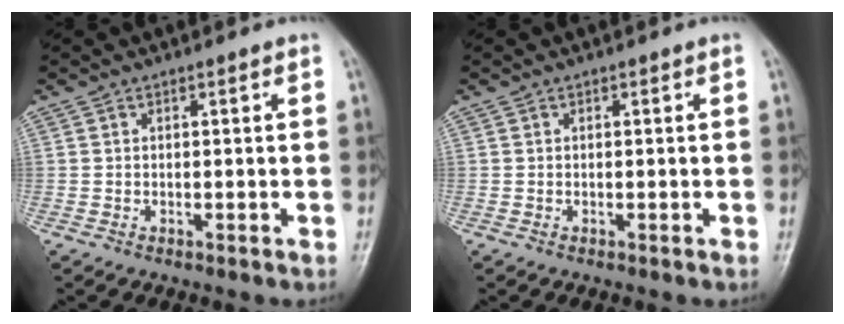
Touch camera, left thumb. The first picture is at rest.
{"total": 0.0}